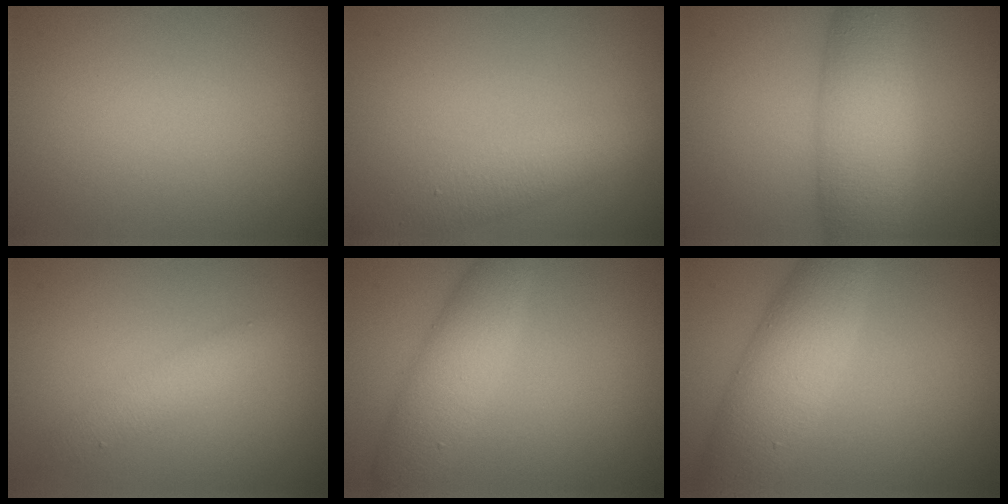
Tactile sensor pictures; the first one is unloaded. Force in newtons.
{"total": 3.7, "press": 3.7, "slide": 0.2}
{"total": 6.7, "press": 6.7, "slide": 0.1}
{"total": 2.0, "press": 2.0, "slide": 0.0}
{"total": 4.0, "press": 4.0, "slide": 0.1}
{"total": 6.3, "press": 6.3, "slide": 0.2}